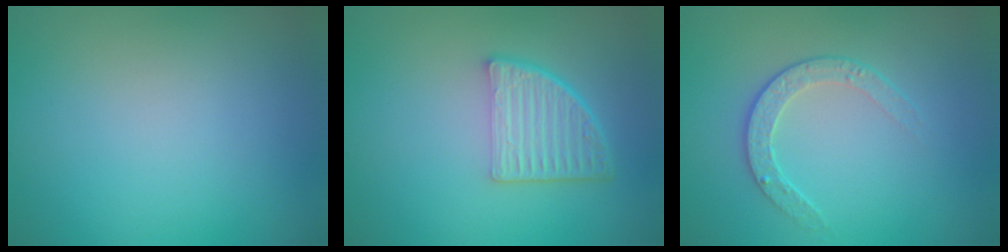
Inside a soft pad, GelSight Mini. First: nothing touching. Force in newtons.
{"total": 4.8, "press": 3.4, "slide": 3.4}
{"total": 2.2, "press": 1.6, "slide": 1.5}